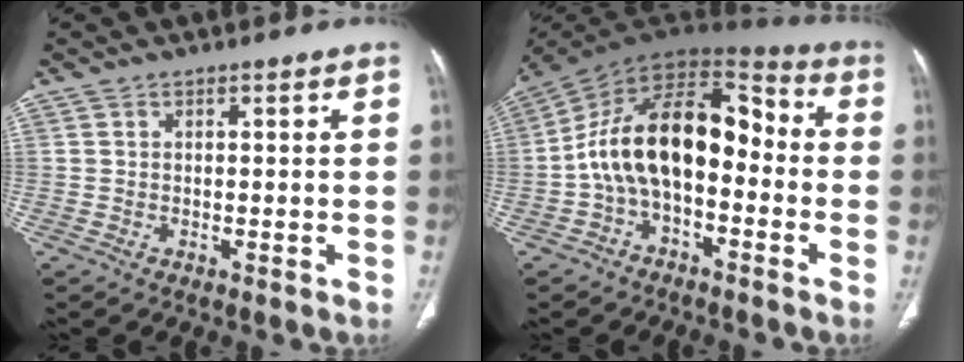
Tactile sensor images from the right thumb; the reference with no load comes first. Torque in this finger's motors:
{"motor_torque": [2.50, 2.51, 1.90, -0.87, 0.24]}